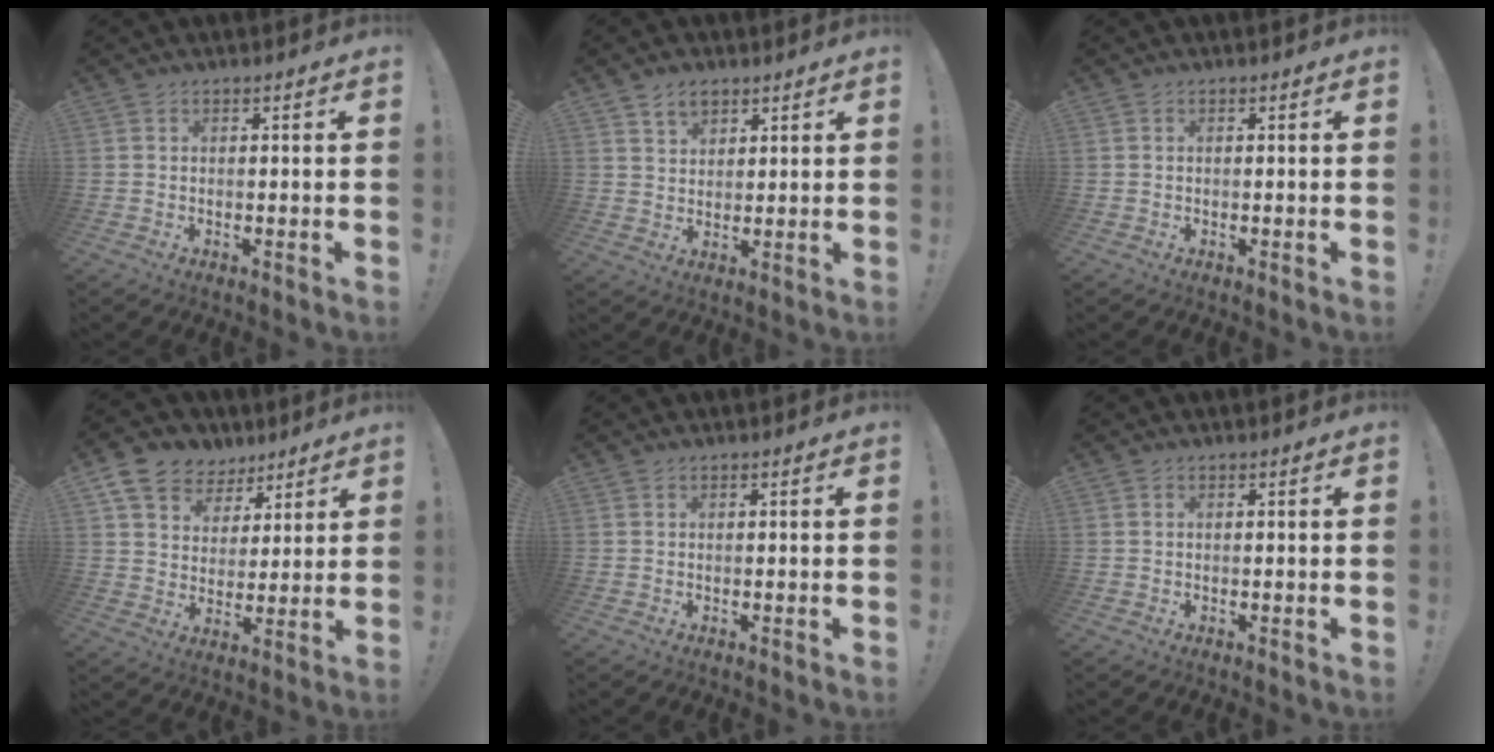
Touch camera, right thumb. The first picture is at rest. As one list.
[{"total": 5.2, "force": [3.7, 3.2, 1.8], "torque": [-0.020, -0.019, 0.067]}, {"total": 0.0}, {"total": 10.7, "force": [7.0, 7.7, 2.6], "torque": [-0.050, -0.046, 0.141]}, {"total": 0.0}, {"total": 0.0}]